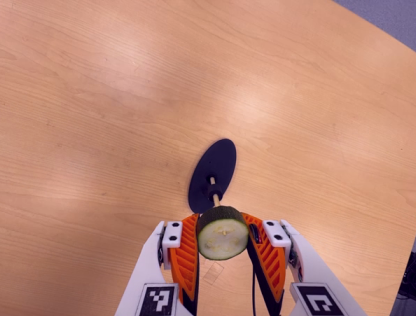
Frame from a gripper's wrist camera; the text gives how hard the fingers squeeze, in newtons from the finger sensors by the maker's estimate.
{"total": 11.6, "left": 10.5, "right": 12.8}